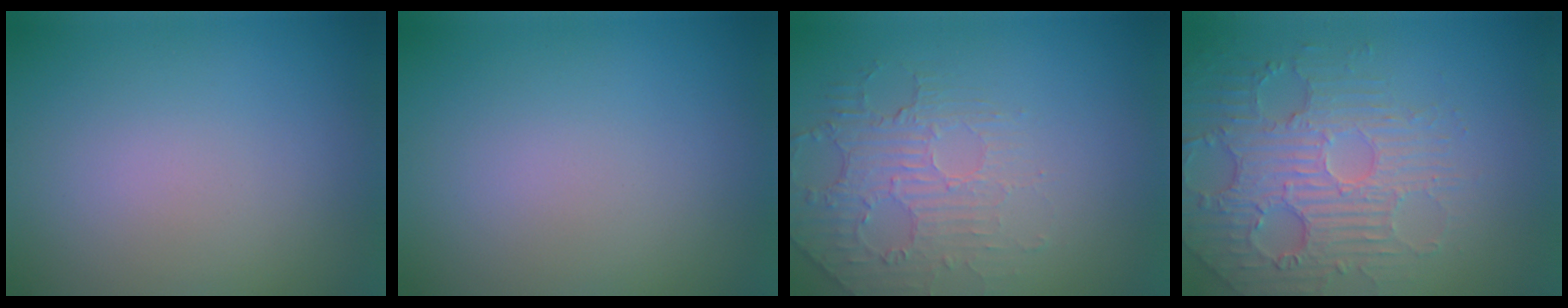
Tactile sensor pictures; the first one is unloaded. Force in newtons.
{"total": 0.0}
{"total": 2.3, "press": 1.5, "slide": 1.7}
{"total": 4.8, "press": 4.3, "slide": 2.2}